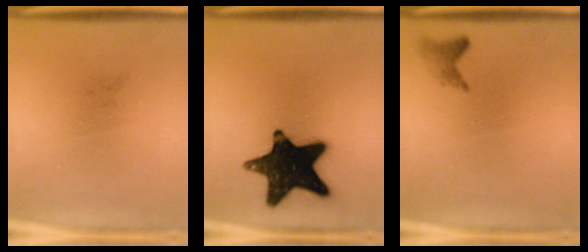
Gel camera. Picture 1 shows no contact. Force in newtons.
{"total": 18.2}
{"total": 1.4}